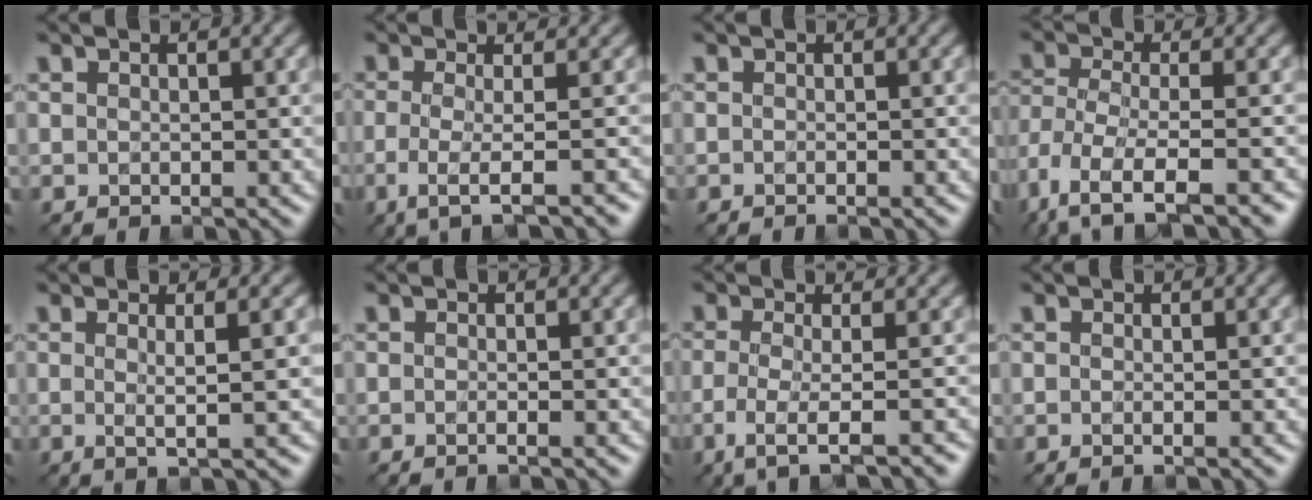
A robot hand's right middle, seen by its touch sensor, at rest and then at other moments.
{"total": 4.3, "force": [-1.2, 1.1, 4.0], "torque": [-0.062, -0.011, -0.034]}
{"total": 0.6, "force": [-0.3, 0.2, 0.5], "torque": [-0.004, -0.007, -0.010]}
{"total": 7.6, "force": [-5.0, 2.5, 5.2], "torque": [-0.110, -0.016, -0.093]}
{"total": 3.3, "force": [0.3, 0.7, 3.3], "torque": [-0.051, -0.001, -0.001]}
{"total": 1.2, "force": [-0.2, 0.5, 1.0], "torque": [-0.010, -0.012, -0.016]}
{"total": 4.4, "force": [-1.7, 1.0, 3.9], "torque": [-0.064, -0.008, -0.043]}
{"total": 1.1, "force": [-0.1, 0.5, 1.0], "torque": [-0.011, -0.010, -0.015]}